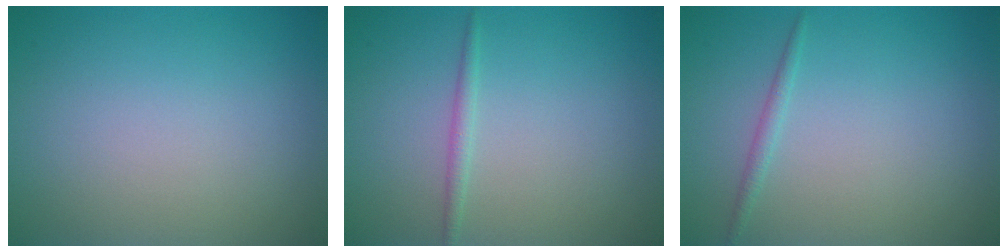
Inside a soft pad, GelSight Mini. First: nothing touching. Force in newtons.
{"total": 1.0, "press": 1.0, "slide": 0.0}
{"total": 0.9, "press": 0.9, "slide": 0.0}